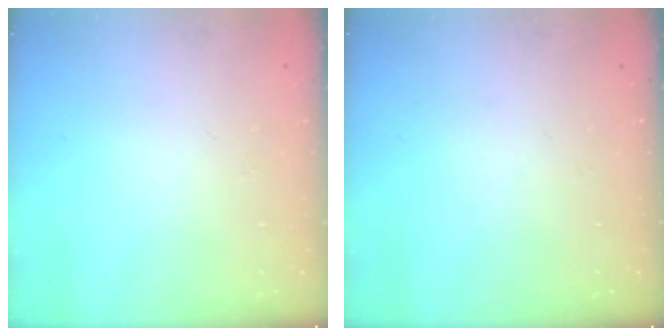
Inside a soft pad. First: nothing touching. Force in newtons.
{"total": 0.0}